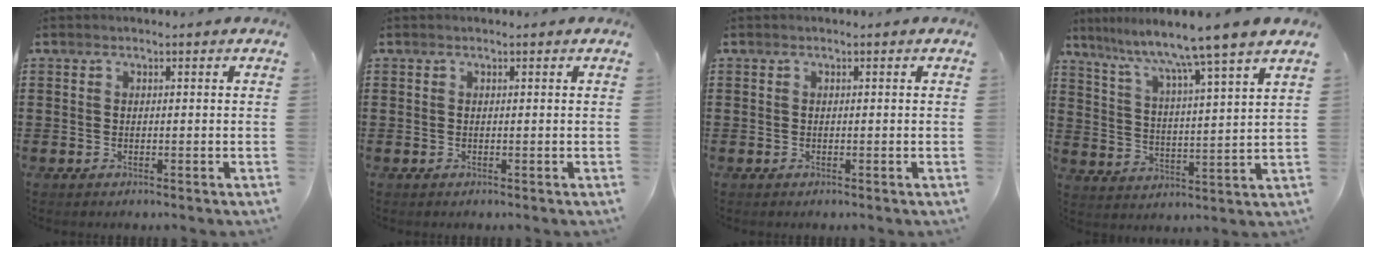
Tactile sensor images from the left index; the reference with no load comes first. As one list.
[{"total": 0.0}, {"total": 0.0}, {"total": 7.4, "force": [6.2, -2.1, 3.5], "torque": [-0.094, -0.051, 0.091]}]